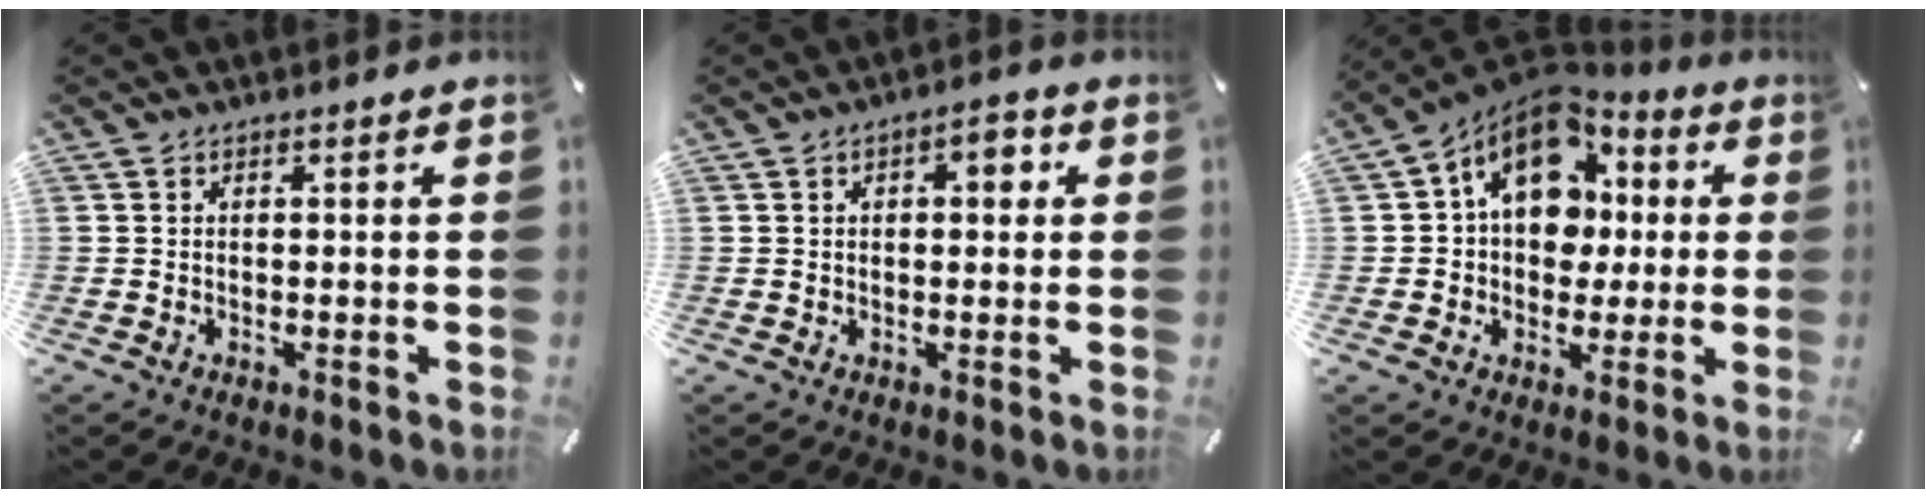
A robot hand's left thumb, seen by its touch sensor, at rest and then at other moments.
{"total": 3.8, "force": [0.8, 2.2, 3.0], "torque": [-0.037, 0.002, 0.005]}
{"total": 14.6, "force": [4.2, 11.3, 8.3], "torque": [-0.136, -0.022, 0.081]}